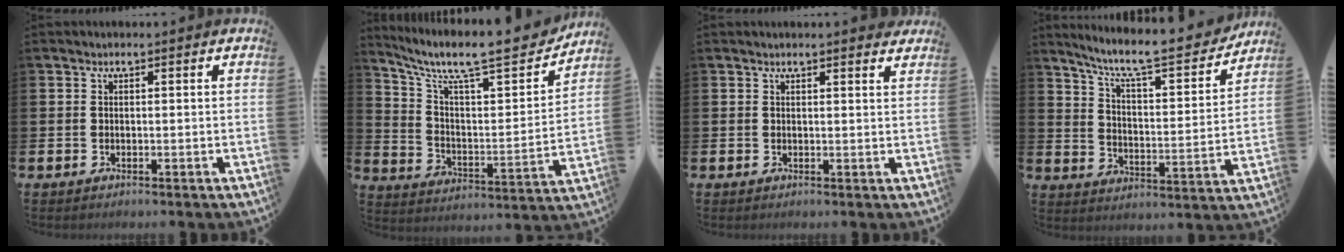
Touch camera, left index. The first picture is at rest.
{"total": 10.7, "force": [8.7, 2.6, 5.6], "torque": [-0.126, -0.067, 0.141]}
{"total": 1.3, "force": [1.3, -0.1, 0.1], "torque": [0.006, -0.008, 0.023]}
{"total": 9.1, "force": [8.1, 1.2, 4.0], "torque": [-0.107, -0.057, 0.134]}